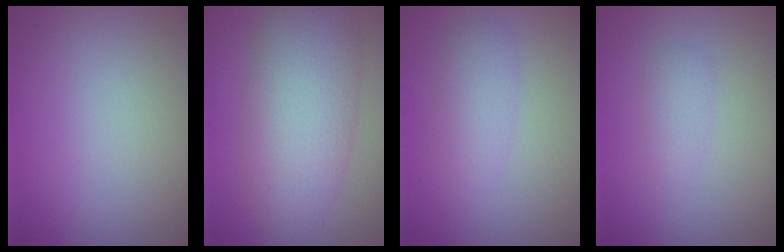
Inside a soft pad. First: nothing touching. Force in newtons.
{"total": 8.1, "press": 8.1, "slide": 0.2}
{"total": 2.2, "press": 2.2, "slide": 0.0}
{"total": 1.4, "press": 1.4, "slide": 0.0}